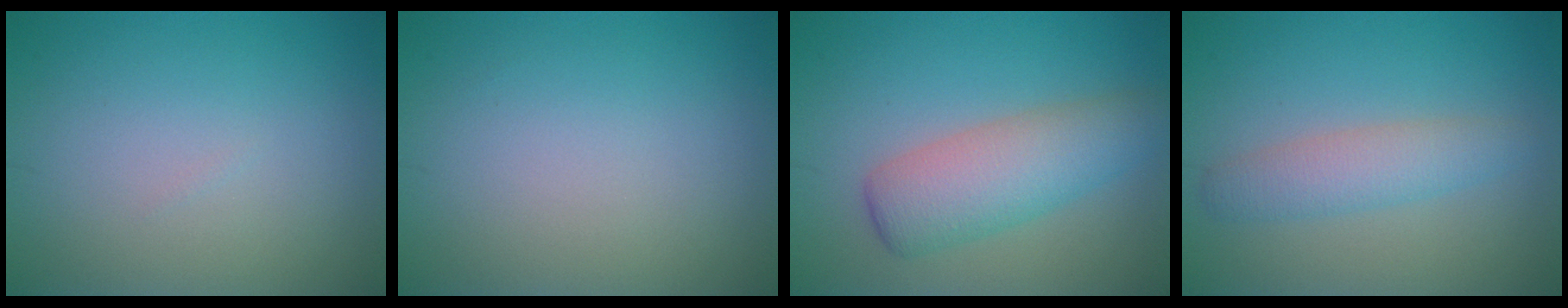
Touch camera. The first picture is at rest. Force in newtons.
{"total": 0.0}
{"total": 5.2, "press": 5.2, "slide": 0.1}
{"total": 3.0, "press": 3.0, "slide": 0.1}